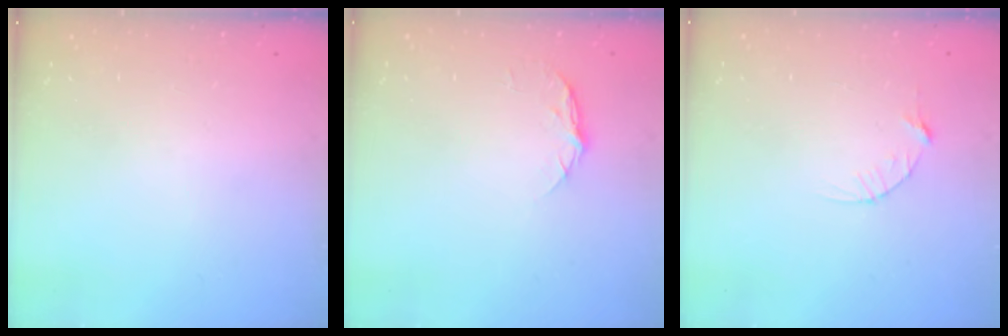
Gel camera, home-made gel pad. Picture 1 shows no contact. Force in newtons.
{"total": 5.2, "press": 5.2, "slide": 0.7}
{"total": 4.4, "press": 4.4, "slide": 0.6}